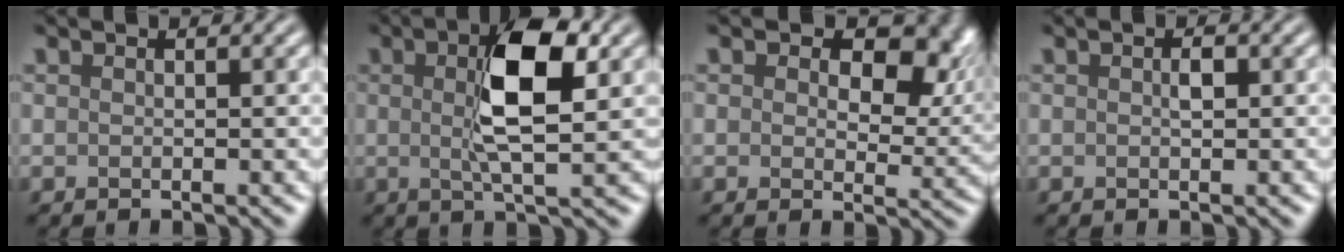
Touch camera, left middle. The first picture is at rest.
{"total": 7.0, "force": [1.4, 2.2, 6.5], "torque": [-0.112, 0.009, 0.020]}
{"total": 8.8, "force": [2.8, 5.5, 6.3], "torque": [-0.072, -0.008, 0.036]}
{"total": 1.0, "force": [0.2, 0.4, 0.9], "torque": [-0.014, 0.001, 0.002]}